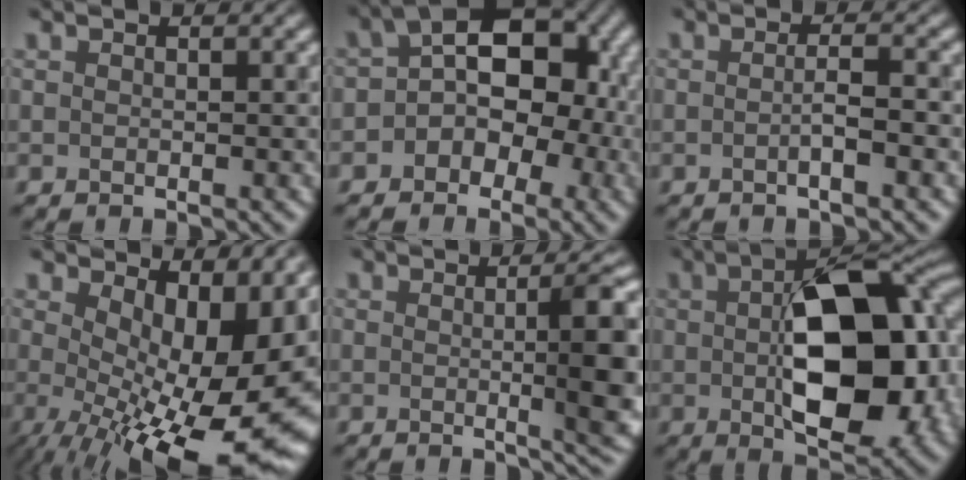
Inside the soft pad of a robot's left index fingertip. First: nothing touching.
{"total": 7.1, "force": [-0.9, 5.0, 4.9], "torque": [-0.028, 0.018, -0.029]}
{"total": 1.9, "force": [-0.6, 0.3, 1.8], "torque": [-0.029, 0.000, -0.010]}
{"total": 17.1, "force": [-0.9, 8.1, 15.0], "torque": [-0.162, -0.027, 0.024]}
{"total": 7.8, "force": [-0.2, 1.8, 7.6], "torque": [-0.087, -0.006, 0.005]}
{"total": 14.1, "force": [-0.3, 7.3, 12.0], "torque": [-0.167, -0.006, 0.003]}